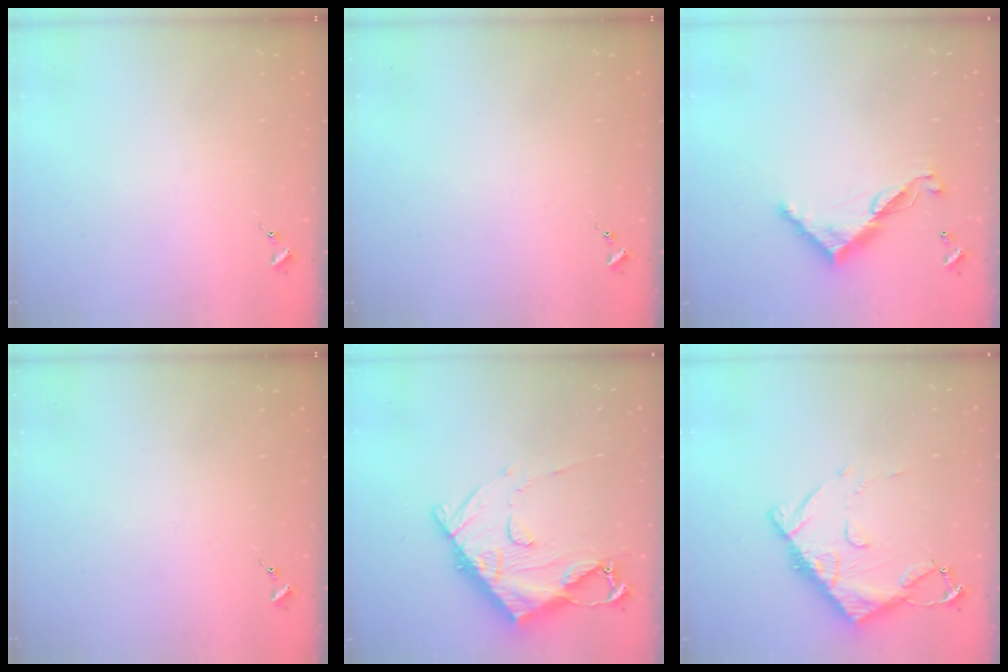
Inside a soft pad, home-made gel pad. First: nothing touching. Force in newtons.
{"total": 0.0}
{"total": 11.0, "press": 11.0, "slide": 0.4}
{"total": 0.0}
{"total": 15.2, "press": 15.1, "slide": 1.6}
{"total": 11.5, "press": 11.5, "slide": 1.1}